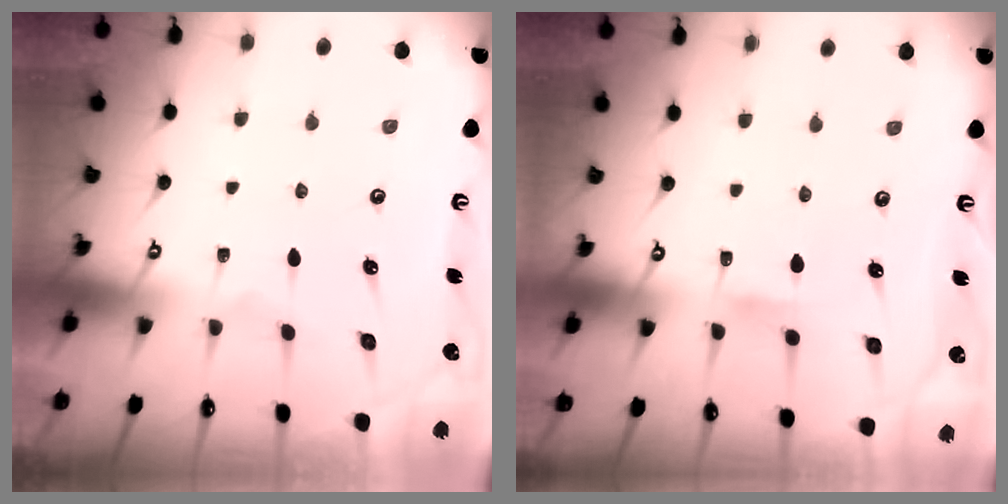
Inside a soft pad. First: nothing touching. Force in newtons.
{"total": 1.3, "press": 1.3, "slide": 0.1}